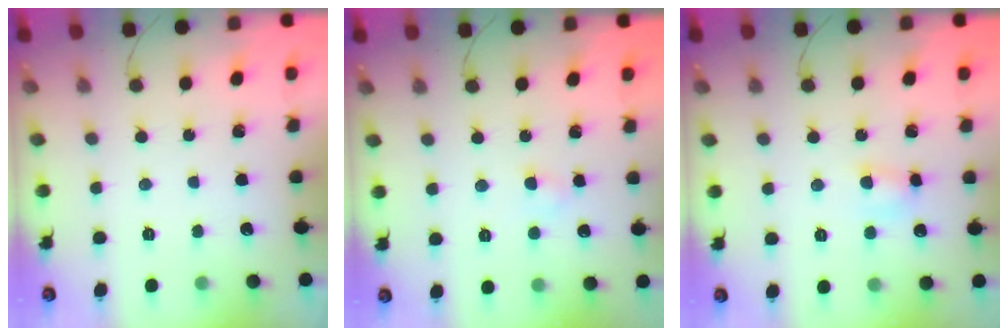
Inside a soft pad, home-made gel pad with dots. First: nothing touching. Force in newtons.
{"total": 2.3, "press": 2.2, "slide": 0.9}
{"total": 4.3, "press": 4.2, "slide": 1.1}